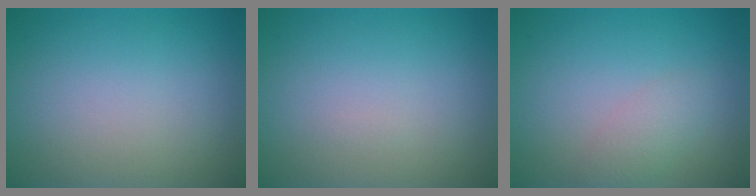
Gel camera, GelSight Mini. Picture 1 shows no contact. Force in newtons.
{"total": 0.0}
{"total": 1.8, "press": 1.8, "slide": 0.1}